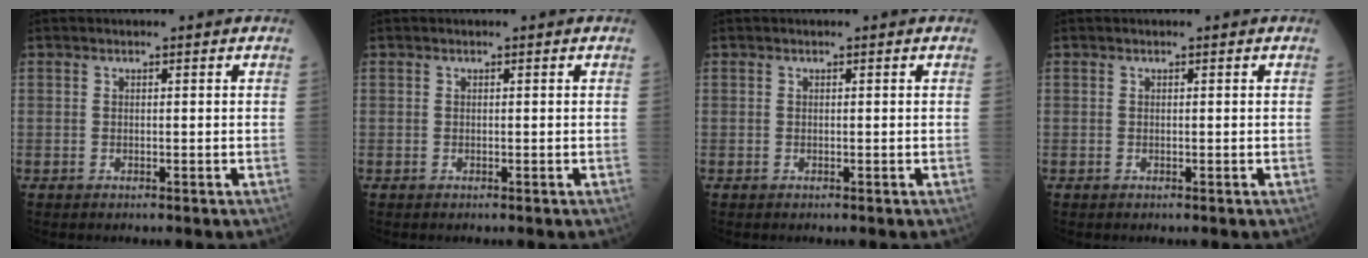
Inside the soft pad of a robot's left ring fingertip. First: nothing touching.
{"total": 0.0}
{"total": 0.0}
{"total": 0.0}